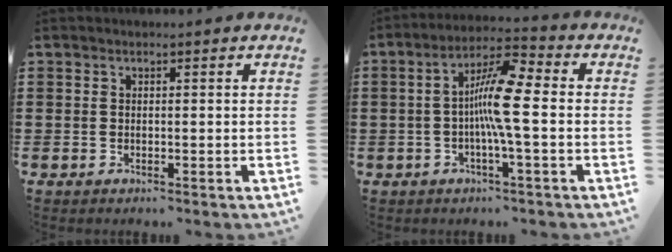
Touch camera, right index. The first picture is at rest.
{"total": 8.5, "force": [-0.5, 1.0, 8.4], "torque": [-0.173, -0.003, -0.021]}